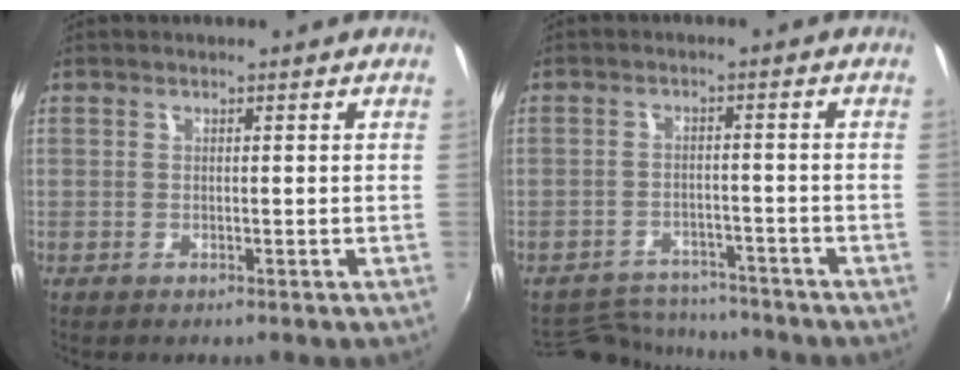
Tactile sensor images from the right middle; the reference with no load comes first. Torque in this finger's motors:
{"motor_torque": [-0.59, -0.39, -0.18, -0.05]}